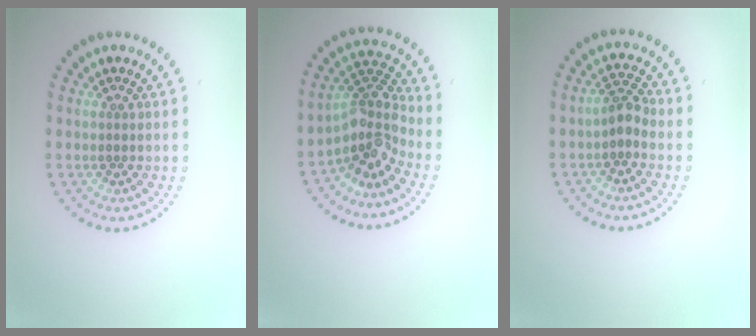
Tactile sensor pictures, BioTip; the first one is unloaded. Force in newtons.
{"total": 4.5, "press": 3.2, "slide": 3.1}
{"total": 2.0, "press": 1.7, "slide": 1.0}